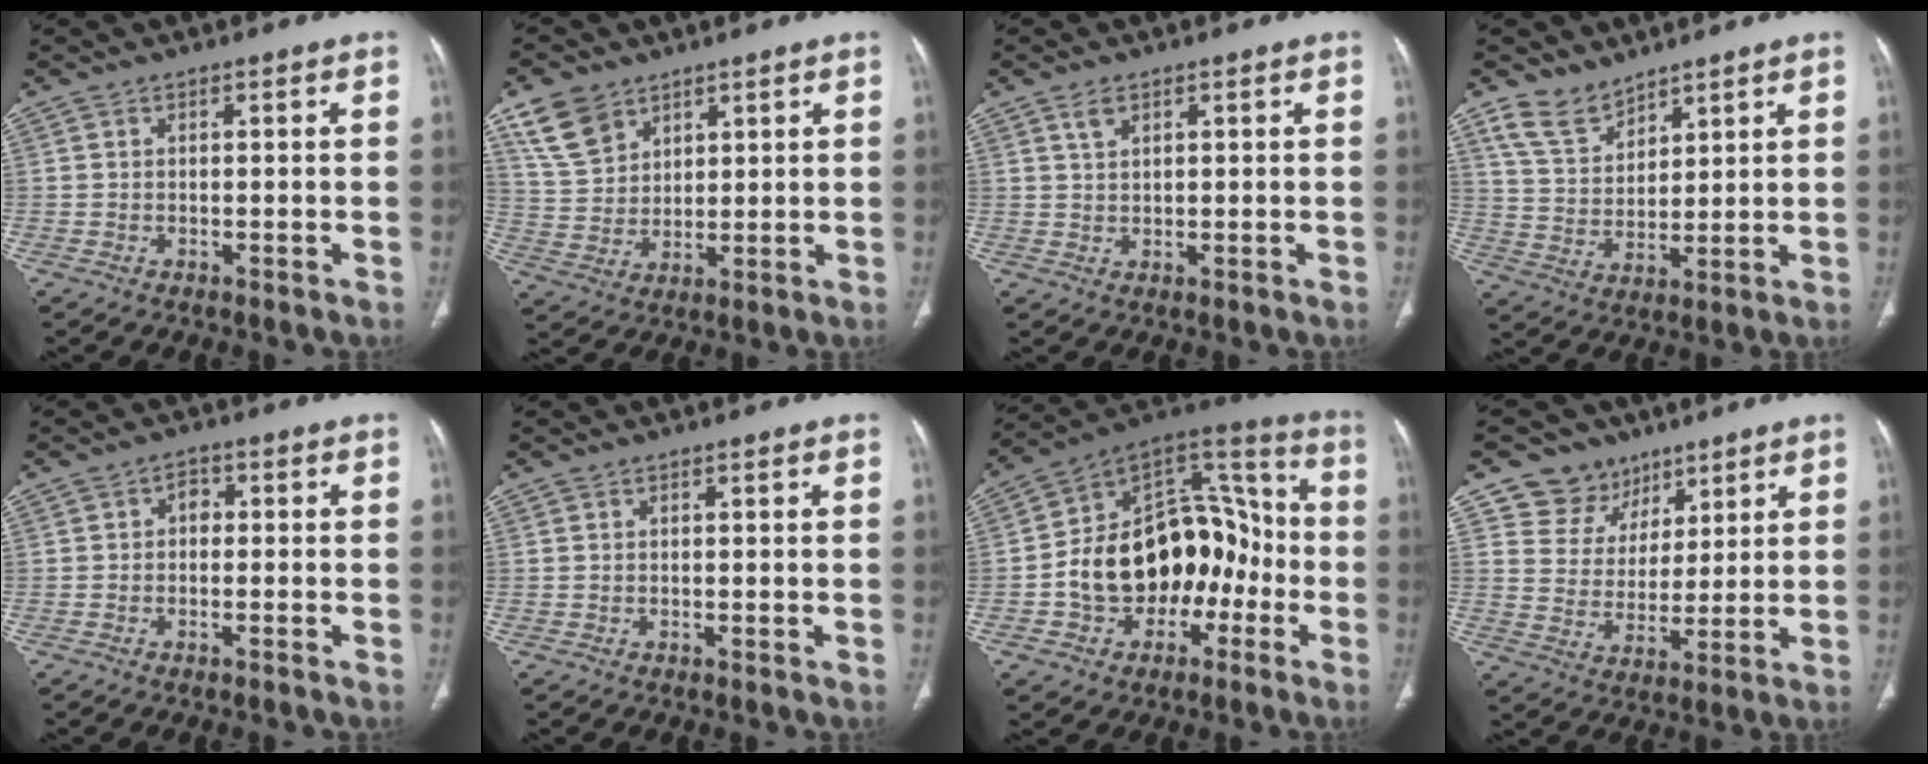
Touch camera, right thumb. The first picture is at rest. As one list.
[{"total": 9.5, "force": [5.8, 6.5, 3.9], "torque": [-0.060, -0.020, 0.122]}, {"total": 2.6, "force": [1.5, 1.4, 1.6], "torque": [-0.030, -0.006, 0.034]}, {"total": 7.6, "force": [6.1, 4.0, 2.4], "torque": [-0.031, -0.037, 0.132]}, {"total": 0.5, "force": [0.0, 0.3, 0.4], "torque": [-0.010, 0.001, 0.000]}, {"total": 0.0}, {"total": 20.7, "force": [-5.0, 14.6, 13.8], "torque": [-0.170, 0.070, -0.074]}, {"total": 9.7, "force": [6.2, 7.4, 0.8], "torque": [0.029, -0.040, 0.117]}]